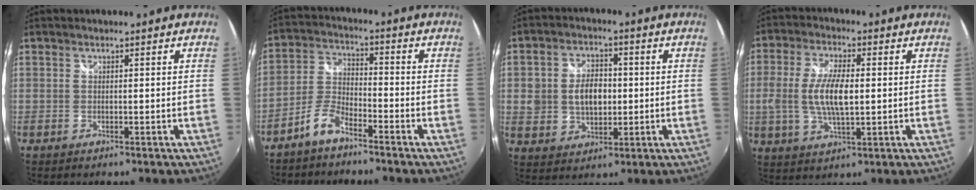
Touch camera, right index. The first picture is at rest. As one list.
[{"total": 5.9, "force": [-4.5, 2.1, 3.2], "torque": [-0.078, 0.013, -0.094]}, {"total": 8.8, "force": [0.2, 6.2, 6.2], "torque": [-0.121, 0.012, 0.011]}, {"total": 9.9, "force": [-0.1, 3.8, 9.1], "torque": [-0.184, 0.000, -0.002]}]